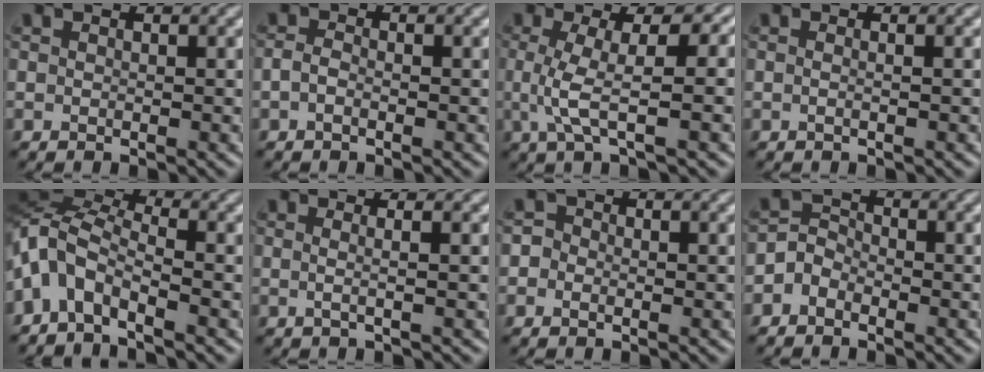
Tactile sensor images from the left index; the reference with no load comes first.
{"total": 1.1, "force": [-0.5, 0.5, 0.8], "torque": [-0.021, -0.001, -0.013]}
{"total": 4.4, "force": [-0.3, 1.2, 4.2], "torque": [-0.093, -0.005, -0.006]}
{"total": 1.7, "force": [0.3, 0.9, 1.4], "torque": [-0.004, -0.008, -0.020]}
{"total": 5.4, "force": [-3.0, 2.6, 3.6], "torque": [-0.072, 0.006, -0.077]}
{"total": 2.1, "force": [0.2, 0.8, 1.9], "torque": [-0.030, -0.001, -0.016]}
{"total": 1.5, "force": [0.0, 1.3, 0.8], "torque": [0.005, -0.001, -0.018]}
{"total": 2.0, "force": [-1.2, 1.4, 0.7], "torque": [-0.011, 0.009, -0.031]}